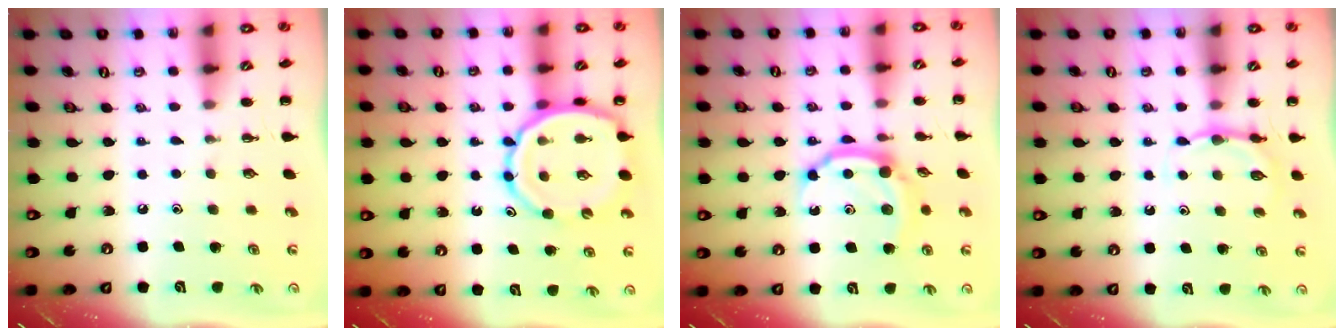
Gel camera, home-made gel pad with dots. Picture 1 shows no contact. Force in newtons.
{"total": 12.2, "press": 11.9, "slide": 2.7}
{"total": 9.9, "press": 9.9, "slide": 0.9}
{"total": 4.0, "press": 3.7, "slide": 1.5}